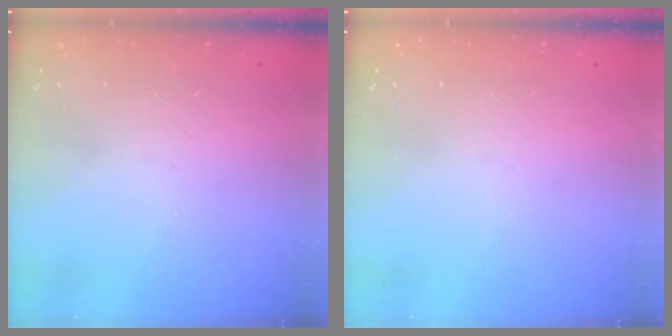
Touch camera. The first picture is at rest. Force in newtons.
{"total": 0.0}